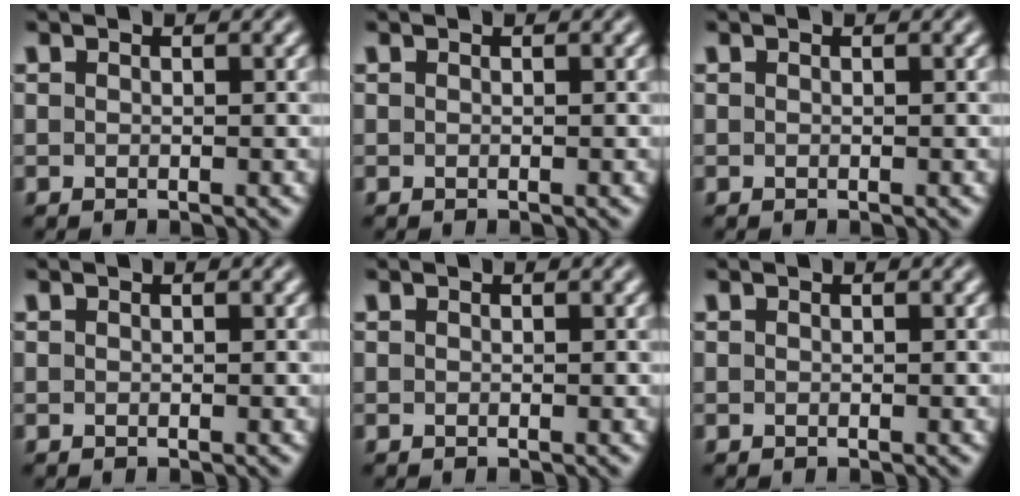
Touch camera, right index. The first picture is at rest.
{"total": 0.0}
{"total": 0.0}
{"total": 0.0}
{"total": 0.0}
{"total": 0.0}